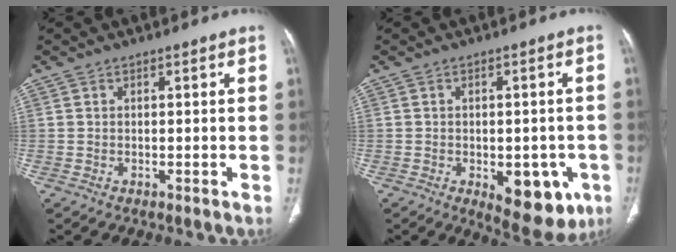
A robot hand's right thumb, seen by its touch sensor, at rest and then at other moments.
{"total": 11.6, "force": [-4.2, 6.1, 9.0], "torque": [-0.079, 0.005, -0.044]}